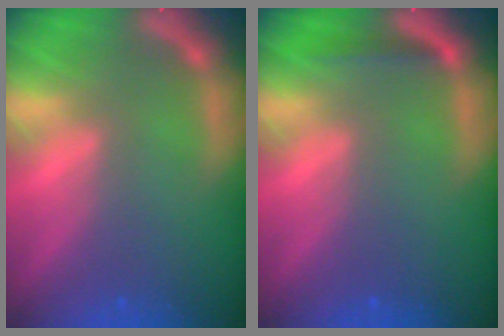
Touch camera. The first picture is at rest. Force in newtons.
{"total": 1.4}